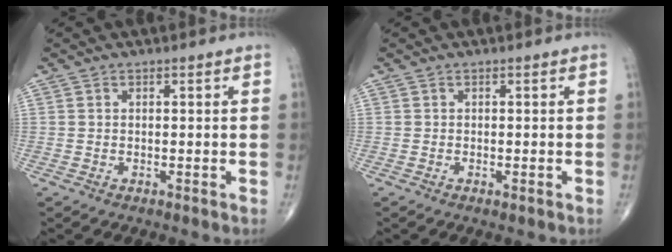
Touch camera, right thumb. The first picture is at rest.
{"total": 0.5, "force": [-0.3, 0.2, 0.4], "torque": [-0.006, -0.001, -0.005]}